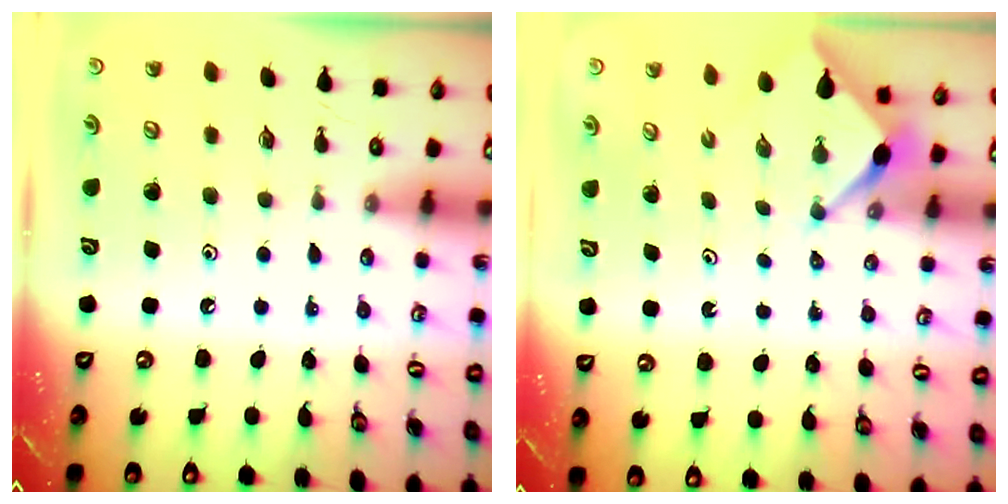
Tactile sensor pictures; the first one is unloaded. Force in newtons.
{"total": 2.5, "press": 2.5, "slide": 0.3}